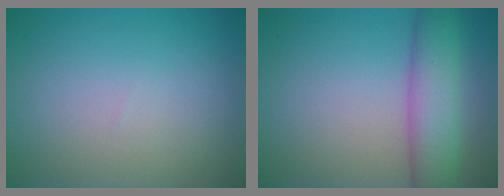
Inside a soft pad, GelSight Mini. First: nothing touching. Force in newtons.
{"total": 5.9, "press": 5.9, "slide": 0.2}